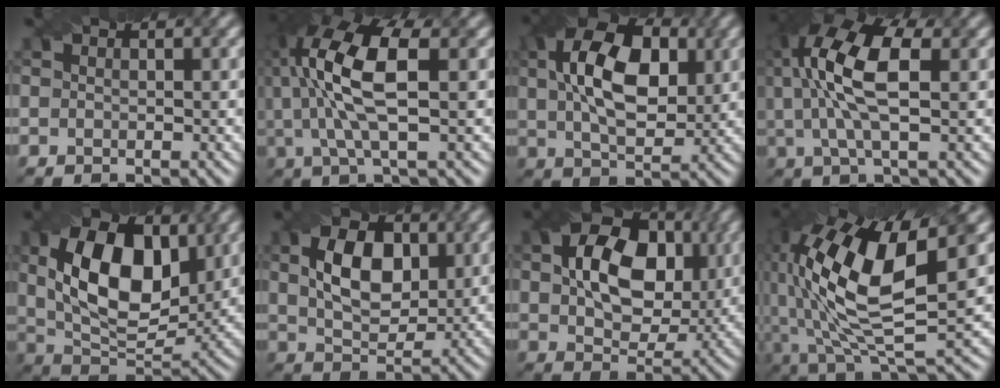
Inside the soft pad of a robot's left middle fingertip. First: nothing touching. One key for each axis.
{"total": 9.1, "fx": 1.8, "fy": 3.1, "fz": 8.4, "tx": -0.177, "ty": 0.013, "tz": 0.032}
{"total": 10.4, "fx": 2.4, "fy": 5.9, "fz": 8.2, "tx": -0.152, "ty": 0.018, "tz": 0.038}
{"total": 9.1, "fx": 2.1, "fy": 3.5, "fz": 8.2, "tx": -0.172, "ty": 0.016, "tz": 0.030}
{"total": 10.9, "fx": 2.4, "fy": 6.2, "fz": 8.6, "tx": -0.153, "ty": 0.003, "tz": 0.039}
{"total": 6.4, "fx": 1.6, "fy": 4.0, "fz": 4.8, "tx": -0.090, "ty": 0.003, "tz": 0.026}
{"total": 9.4, "fx": 1.9, "fy": 6.4, "fz": 6.7, "tx": -0.118, "ty": 0.008, "tz": 0.027}
{"total": 14.9, "fx": 2.5, "fy": 6.3, "fz": 13.2, "tx": -0.272, "ty": 0.008, "tz": 0.040}